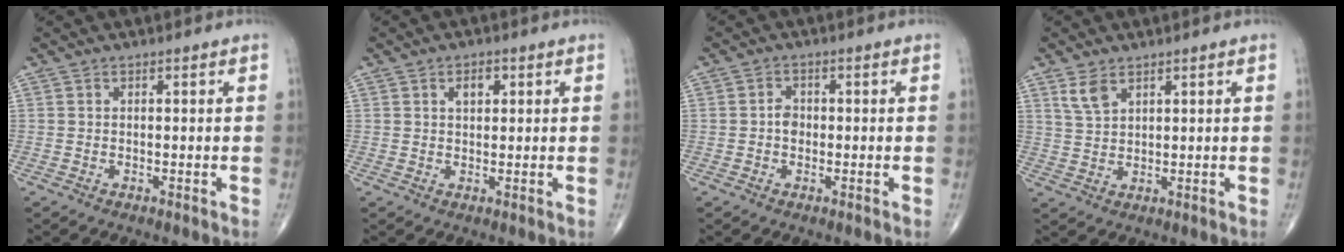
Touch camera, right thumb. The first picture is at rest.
{"total": 2.8, "force": [1.1, 1.7, 2.0], "torque": [-0.021, -0.002, 0.015]}
{"total": 2.2, "force": [-0.3, 1.7, 1.3], "torque": [-0.011, 0.005, -0.010]}
{"total": 3.8, "force": [2.4, 1.9, 2.2], "torque": [-0.043, -0.008, 0.057]}